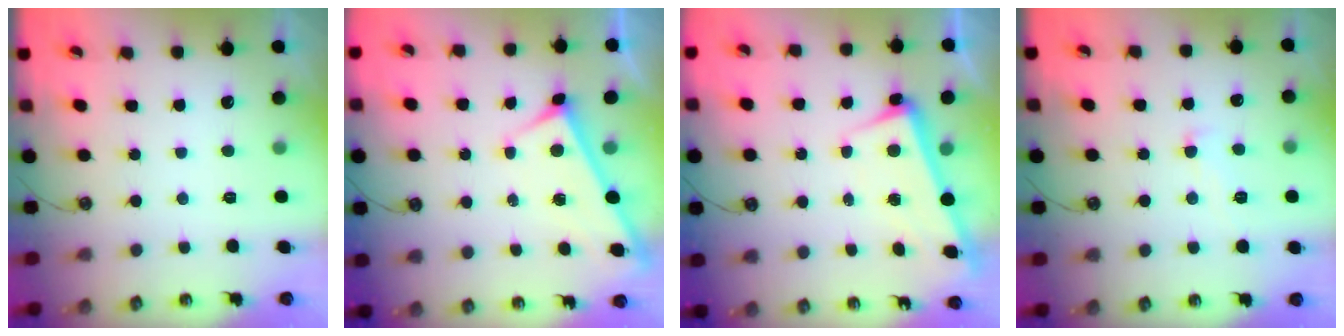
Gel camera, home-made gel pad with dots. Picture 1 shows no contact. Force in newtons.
{"total": 3.0, "press": 3.0, "slide": 0.3}
{"total": 2.6, "press": 2.4, "slide": 1.1}
{"total": 1.7, "press": 1.7, "slide": 0.5}